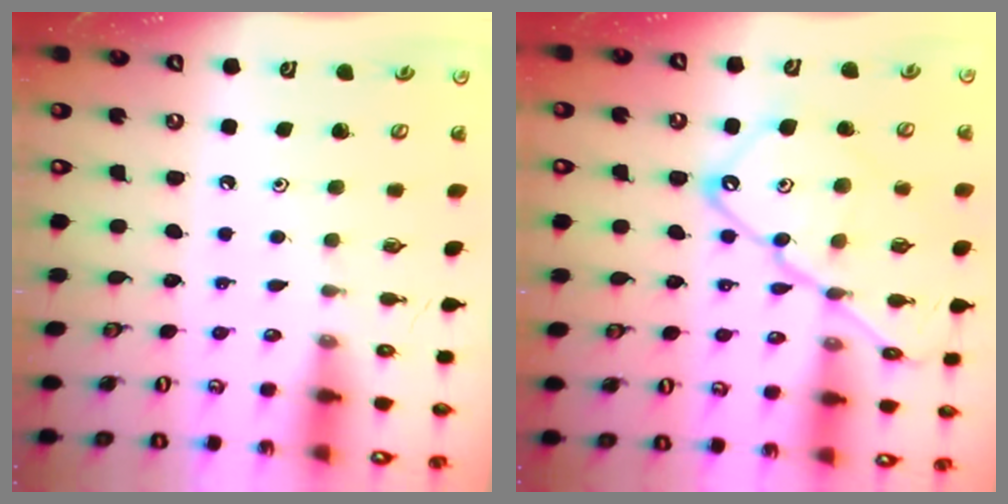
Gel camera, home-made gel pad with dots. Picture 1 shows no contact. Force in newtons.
{"total": 16.7, "press": 16.6, "slide": 1.8}